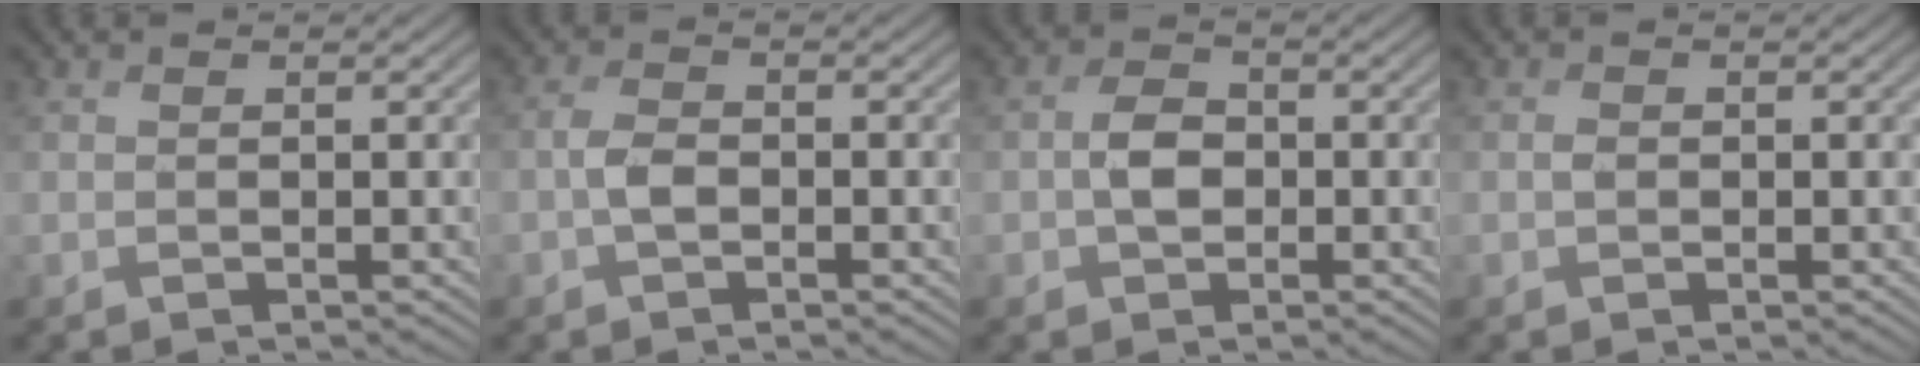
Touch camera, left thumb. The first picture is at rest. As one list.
[{"total": 2.3, "force": [-0.9, 1.2, 1.7], "torque": [-0.035, 0.005, -0.023]}, {"total": 3.2, "force": [-0.7, 2.4, 2.0], "torque": [-0.042, 0.001, -0.019]}, {"total": 0.7, "force": [-0.1, 0.5, 0.4], "torque": [-0.008, -0.001, -0.005]}]